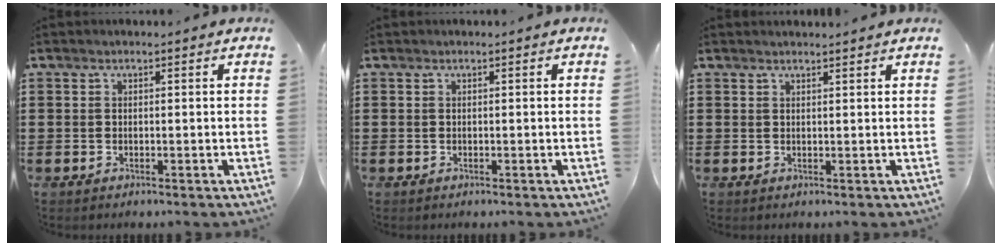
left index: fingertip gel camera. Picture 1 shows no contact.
{"total": 0.0}
{"total": 1.0, "force": [1.0, -0.1, 0.2], "torque": [-0.004, -0.003, 0.020]}